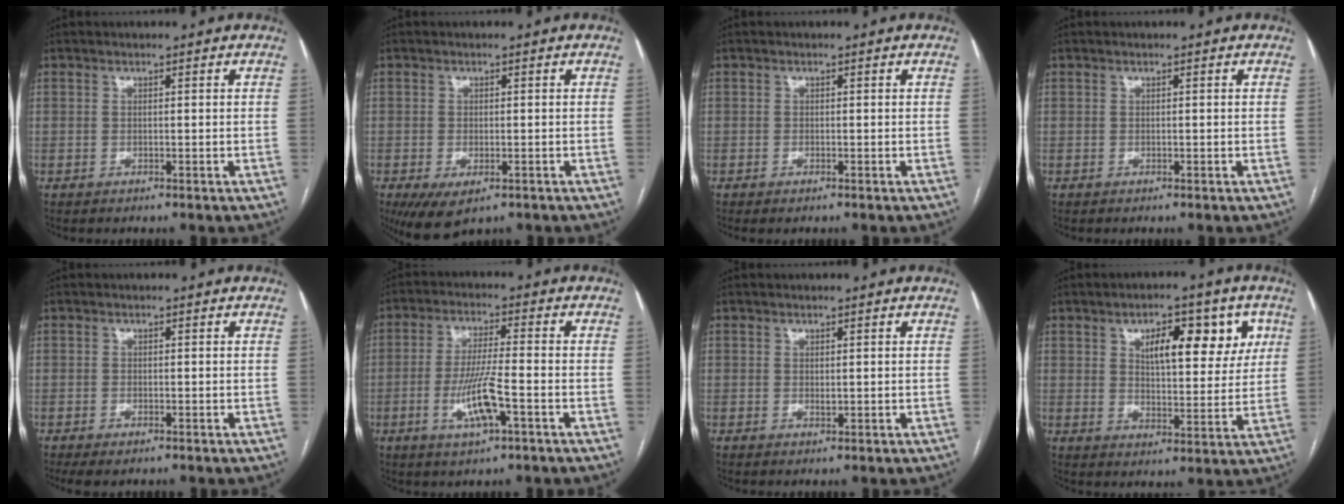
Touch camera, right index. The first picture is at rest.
{"total": 5.6, "force": [-3.1, 2.6, 3.9], "torque": [-0.065, -0.010, -0.043]}
{"total": 0.6, "force": [-0.4, 0.1, 0.3], "torque": [-0.003, 0.001, -0.005]}
{"total": 0.0}
{"total": 2.3, "force": [-1.5, 0.9, 1.5], "torque": [-0.026, -0.003, -0.015]}
{"total": 6.7, "force": [-2.3, 0.8, 6.2], "torque": [-0.122, -0.007, -0.040]}
{"total": 0.6, "force": [0.1, 0.3, 0.5], "torque": [-0.010, -0.003, 0.005]}
{"total": 10.9, "force": [4.6, 4.9, 8.6], "torque": [-0.116, 0.016, 0.072]}